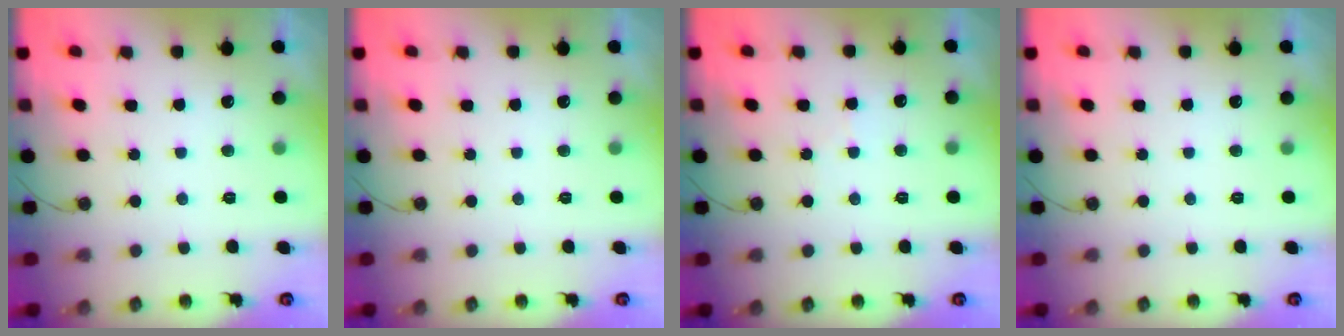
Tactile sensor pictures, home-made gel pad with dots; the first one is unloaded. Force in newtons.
{"total": 0.0}
{"total": 5.6, "press": 5.5, "slide": 0.9}
{"total": 0.0}